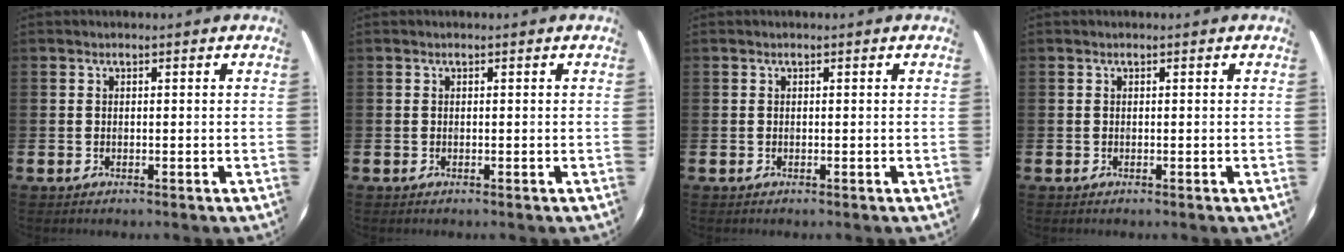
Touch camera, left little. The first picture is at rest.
{"total": 0.0}
{"total": 0.0}
{"total": 0.0}